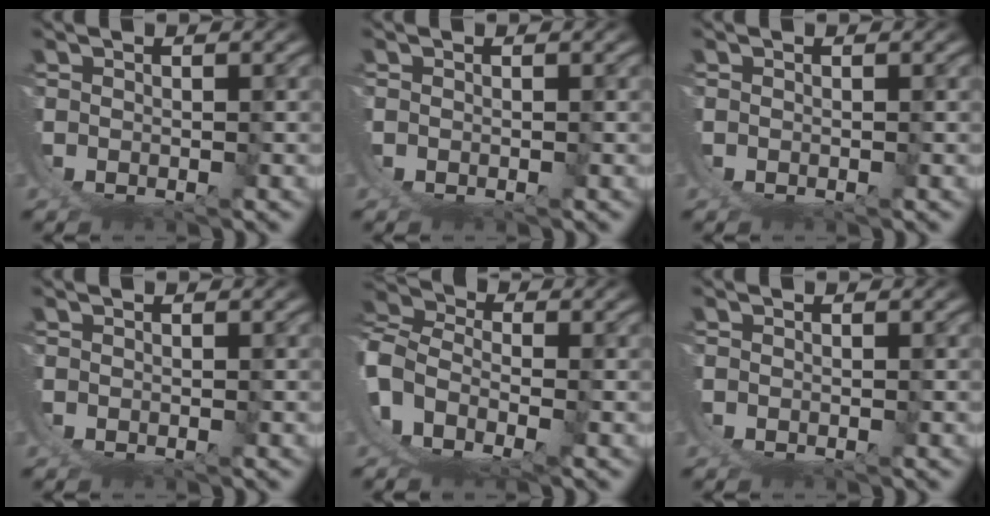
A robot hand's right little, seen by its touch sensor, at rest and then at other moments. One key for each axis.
{"total": 0.0}
{"total": 0.0}
{"total": 0.0}
{"total": 7.6, "fx": -1.6, "fy": 6.1, "fz": 4.3, "tx": -0.097, "ty": -0.019, "tz": -0.035}
{"total": 0.0}